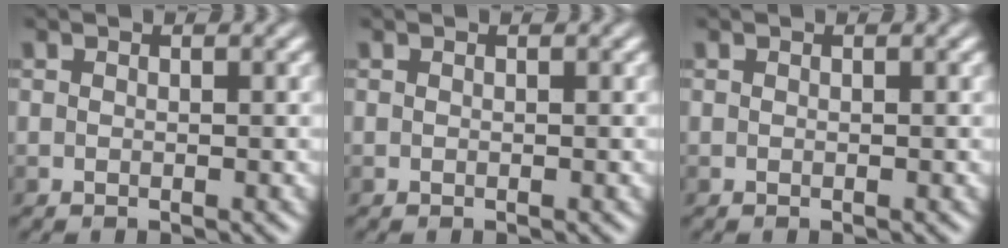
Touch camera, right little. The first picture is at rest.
{"total": 0.0}
{"total": 0.0}